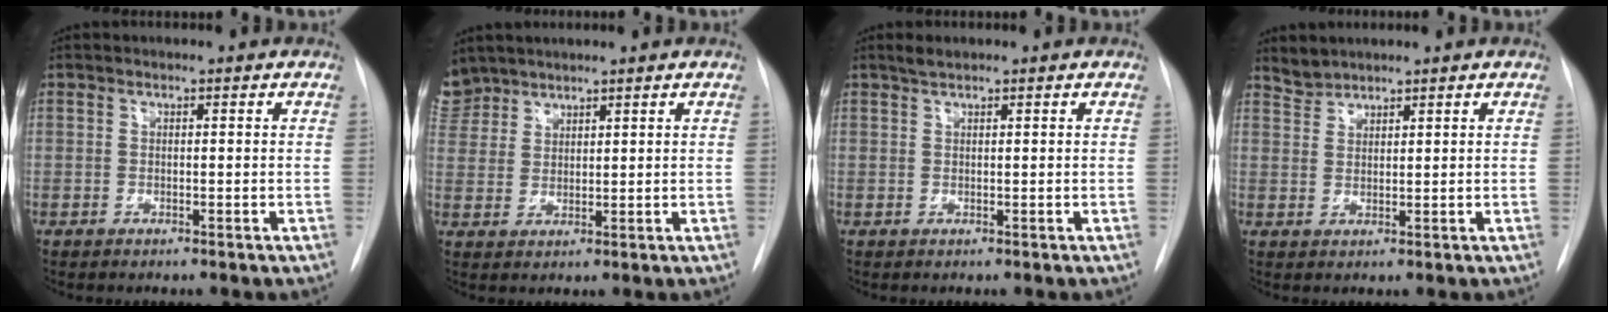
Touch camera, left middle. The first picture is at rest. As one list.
[{"total": 5.8, "force": [5.0, 2.9, 0.2], "torque": [-0.005, 0.009, 0.107]}, {"total": 1.2, "force": [1.0, 0.2, 0.6], "torque": [-0.016, 0.006, 0.023]}, {"total": 2.3, "force": [2.2, 0.3, -0.3], "torque": [0.007, 0.006, 0.045]}]